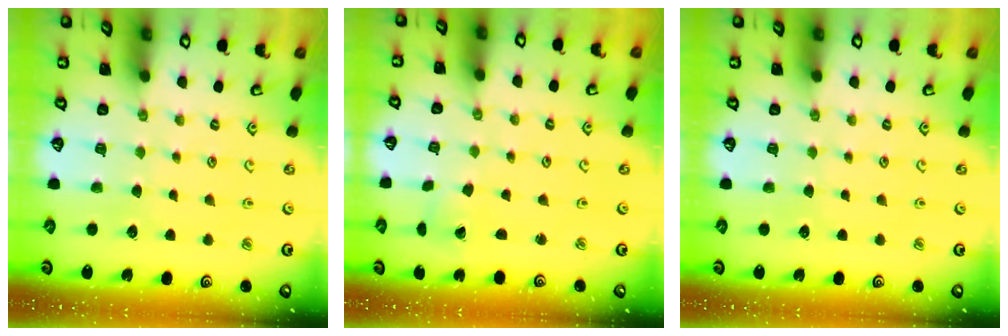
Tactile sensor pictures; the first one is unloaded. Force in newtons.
{"total": 1.0, "press": 1.0, "slide": 0.0}
{"total": 0.0}